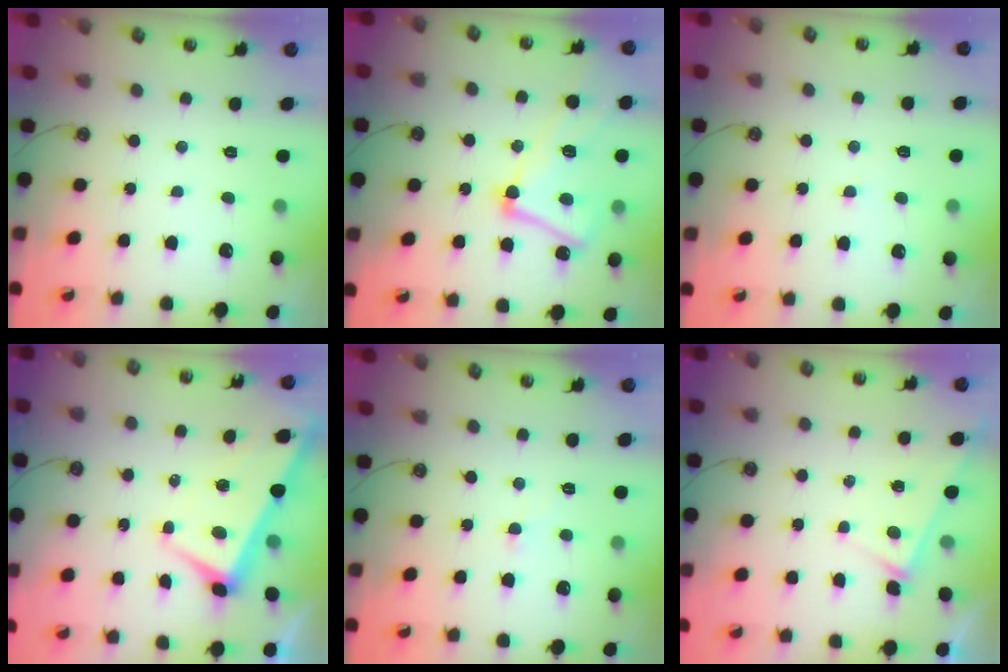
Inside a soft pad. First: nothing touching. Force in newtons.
{"total": 10.5, "press": 10.4, "slide": 1.7}
{"total": 2.2, "press": 2.2, "slide": 0.3}
{"total": 1.6, "press": 1.3, "slide": 1.0}
{"total": 1.5, "press": 1.4, "slide": 0.5}
{"total": 2.9, "press": 2.9, "slide": 0.2}